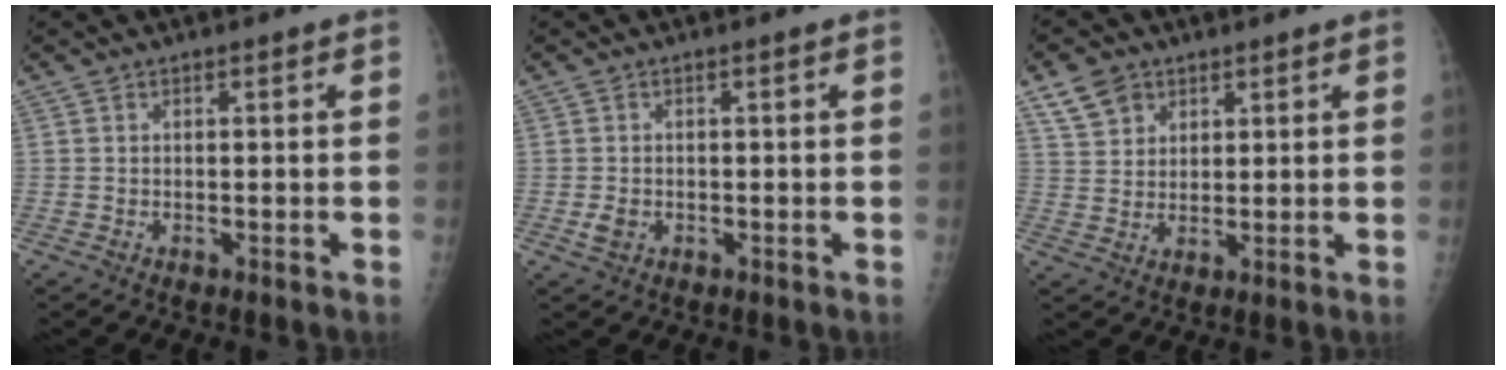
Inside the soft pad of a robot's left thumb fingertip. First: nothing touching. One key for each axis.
{"total": 1.9, "fx": -0.6, "fy": 1.5, "fz": 1.1, "tx": -0.017, "ty": 0.001, "tz": -0.008}
{"total": 6.0, "fx": 3.5, "fy": 4.4, "fz": 2.1, "tx": -0.022, "ty": -0.013, "tz": 0.070}